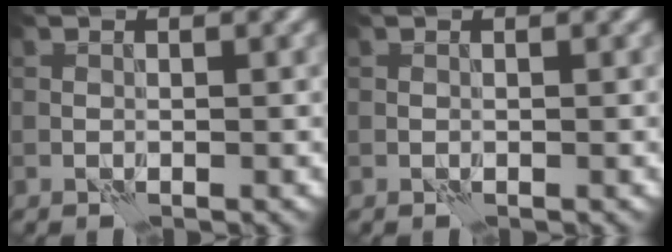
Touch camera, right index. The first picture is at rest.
{"total": 0.0}